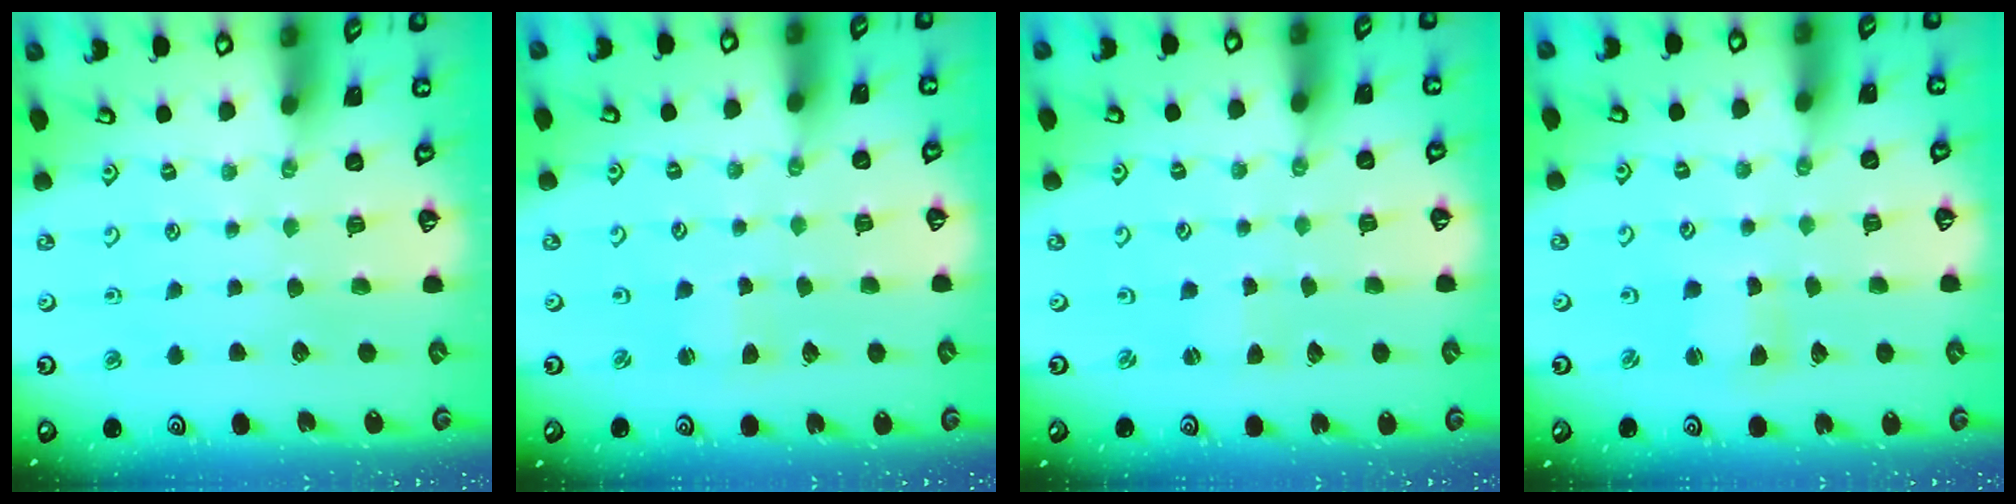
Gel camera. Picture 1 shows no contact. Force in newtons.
{"total": 2.1, "press": 2.0, "slide": 0.3}
{"total": 0.5, "press": 0.5, "slide": 0.1}
{"total": 2.2, "press": 2.2, "slide": 0.3}